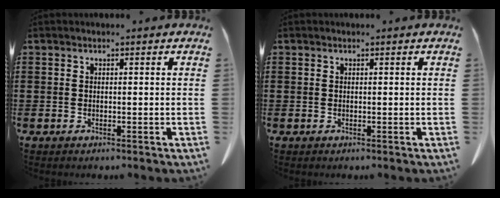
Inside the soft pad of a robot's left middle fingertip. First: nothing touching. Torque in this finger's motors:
{"motor_torque": [-0.01, 0.01, 0.00, 0.01]}